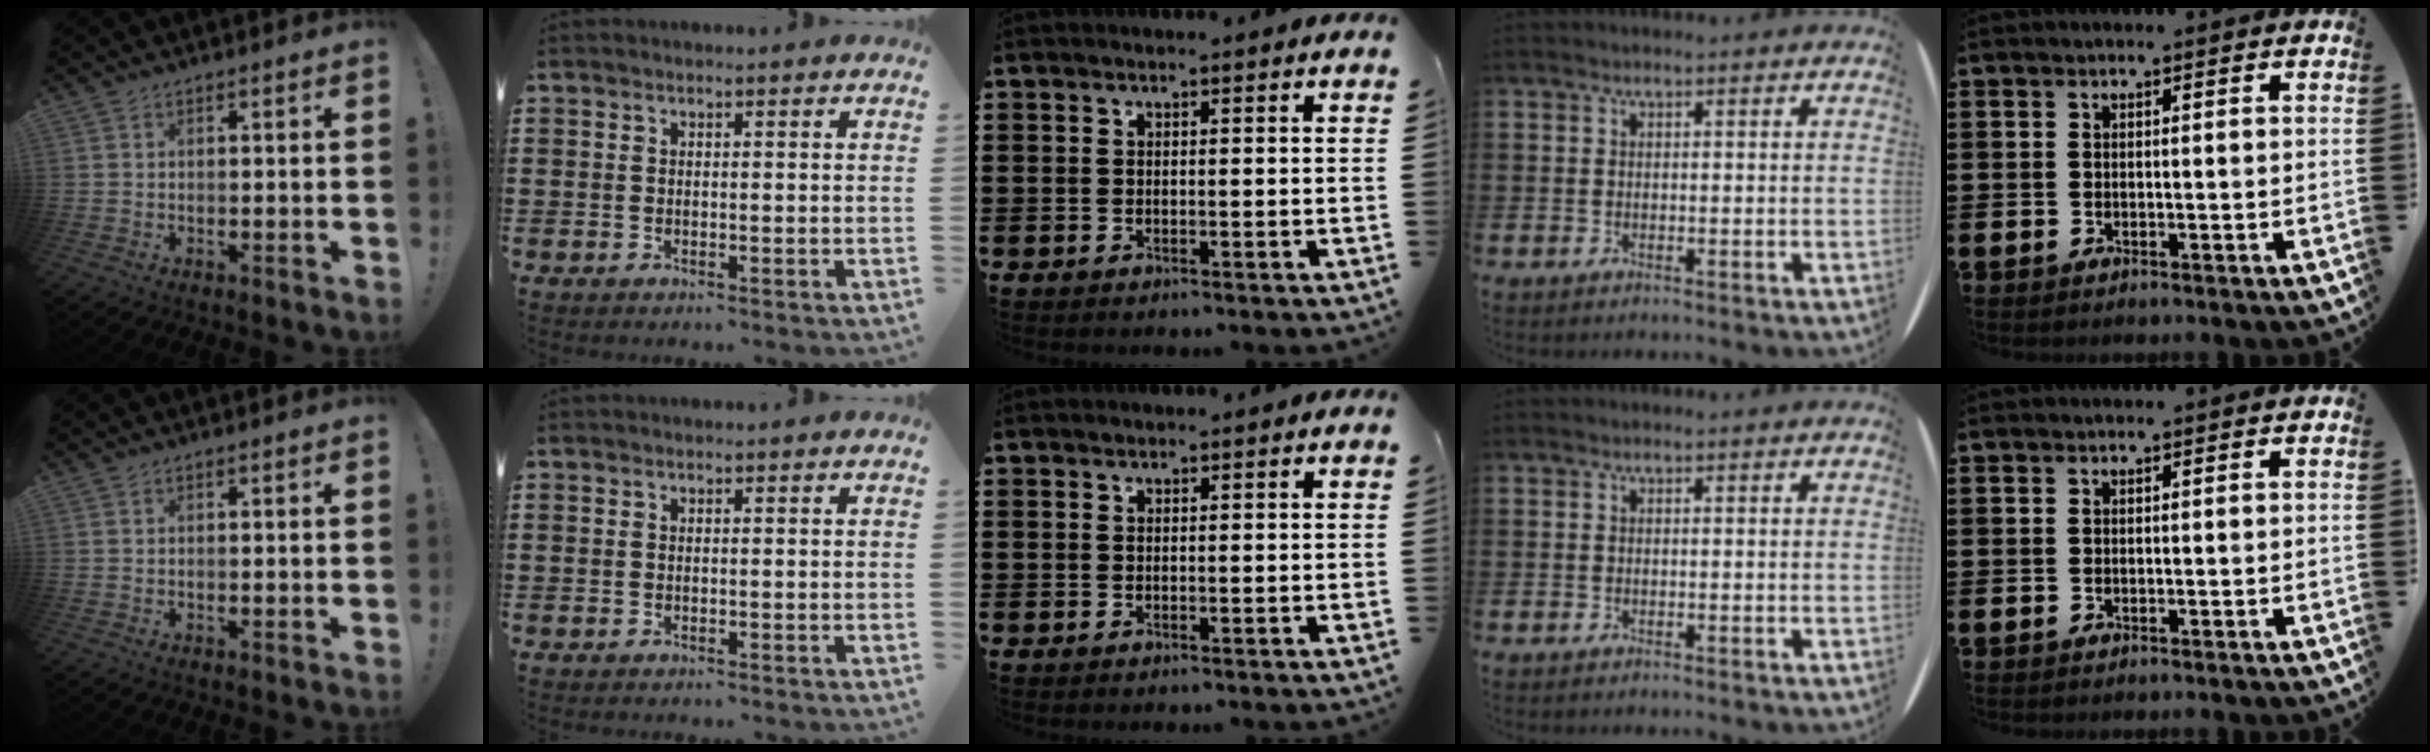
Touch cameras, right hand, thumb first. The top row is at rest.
{}